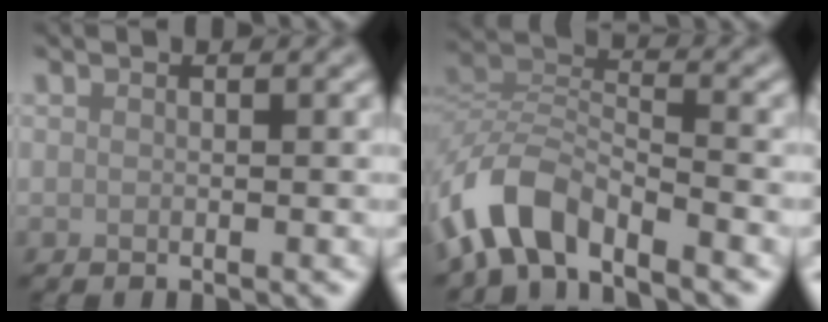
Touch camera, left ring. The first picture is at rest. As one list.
[{"total": 6.5, "force": [-4.9, 2.6, 3.4], "torque": [-0.062, 0.000, -0.105]}]